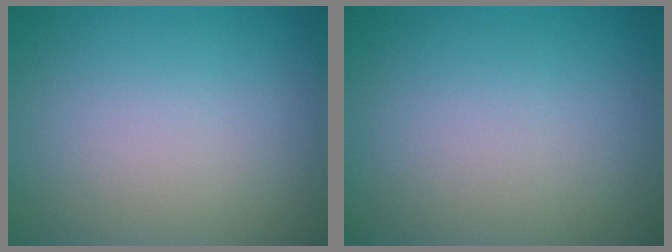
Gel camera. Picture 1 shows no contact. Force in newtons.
{"total": 0.0}